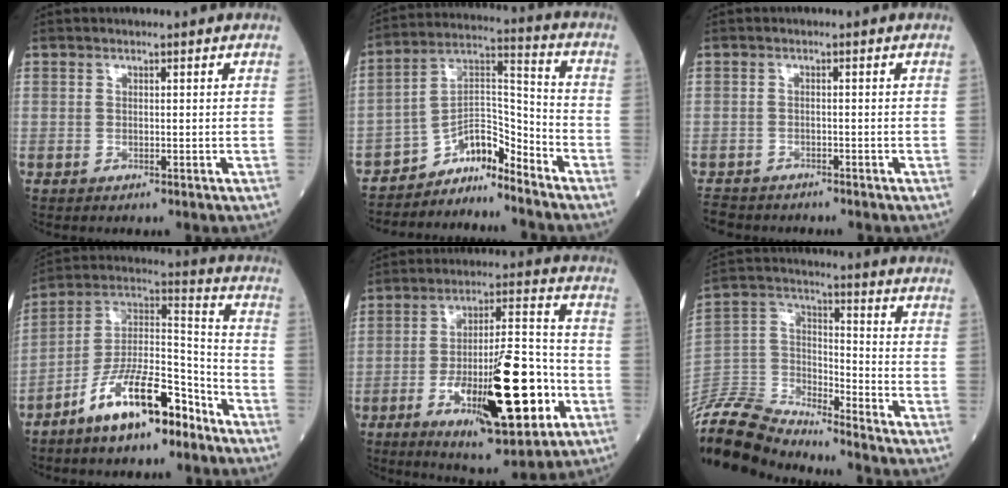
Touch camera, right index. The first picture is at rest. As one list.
[{"total": 7.7, "force": [-7.3, 1.3, 2.1], "torque": [-0.031, 0.047, -0.129]}, {"total": 4.2, "force": [-3.9, 1.5, 0.6], "torque": [-0.009, -0.008, -0.064]}, {"total": 13.7, "force": [-8.9, 3.8, 9.6], "torque": [-0.178, 0.016, -0.162]}, {"total": 19.2, "force": [-6.0, 4.6, 17.7], "torque": [-0.291, -0.003, -0.087]}, {"total": 15.5, "force": [-15.2, 1.5, 2.6], "torque": [-0.062, 0.039, -0.288]}]